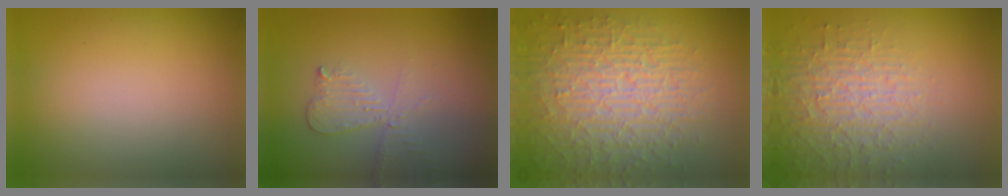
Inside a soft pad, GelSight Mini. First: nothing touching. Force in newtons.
{"total": 2.8, "press": 2.6, "slide": 0.9}
{"total": 8.9, "press": 6.2, "slide": 6.4}
{"total": 4.1, "press": 3.9, "slide": 1.4}